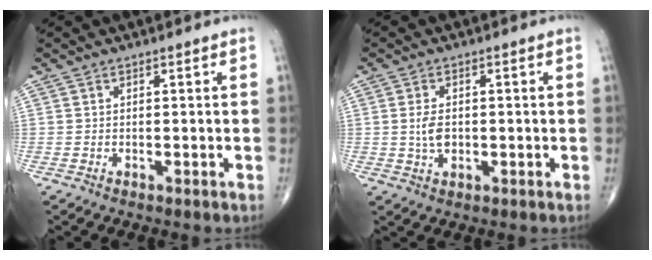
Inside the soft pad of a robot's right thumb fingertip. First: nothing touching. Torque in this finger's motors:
{"motor_torque": [-0.46, 0.36, 0.46, 0.27, 0.01]}